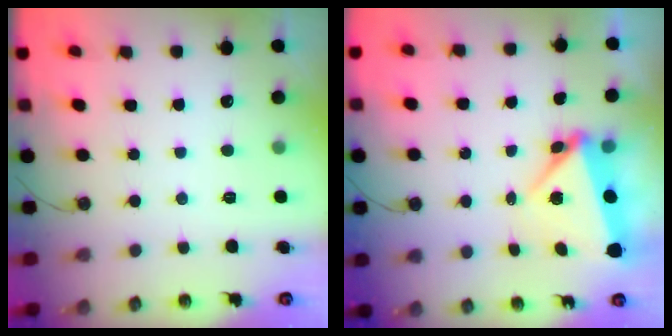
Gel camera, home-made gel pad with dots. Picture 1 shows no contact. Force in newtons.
{"total": 5.0, "press": 4.8, "slide": 1.6}